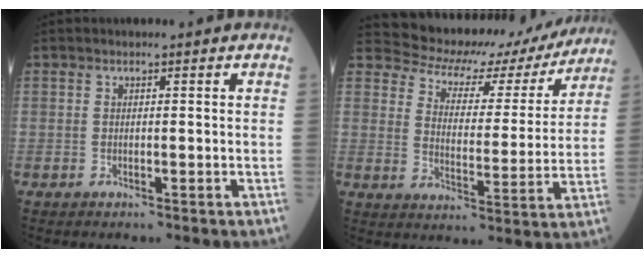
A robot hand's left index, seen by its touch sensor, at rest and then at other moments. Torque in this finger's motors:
{"motor_torque": [0.83, -1.30, -0.20, -0.01]}